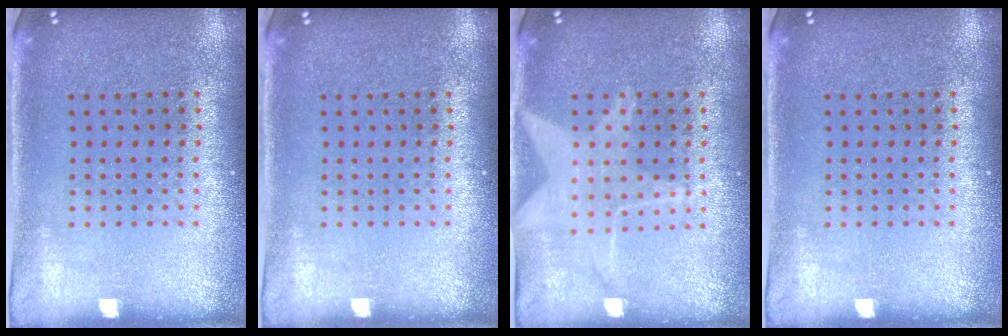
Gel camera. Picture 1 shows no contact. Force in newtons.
{"total": 0.0}
{"total": 1.3, "press": 1.3, "slide": 0.1}
{"total": 0.0}